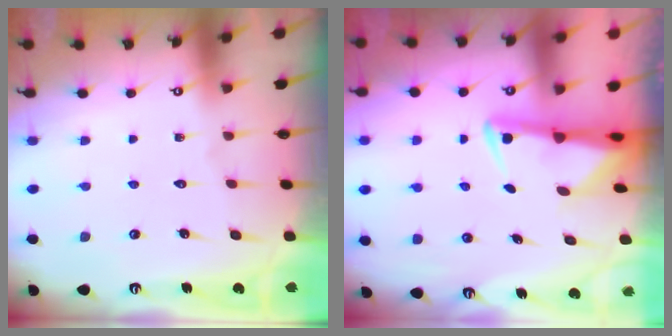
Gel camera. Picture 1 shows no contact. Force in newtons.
{"total": 3.2, "press": 3.1, "slide": 0.7}